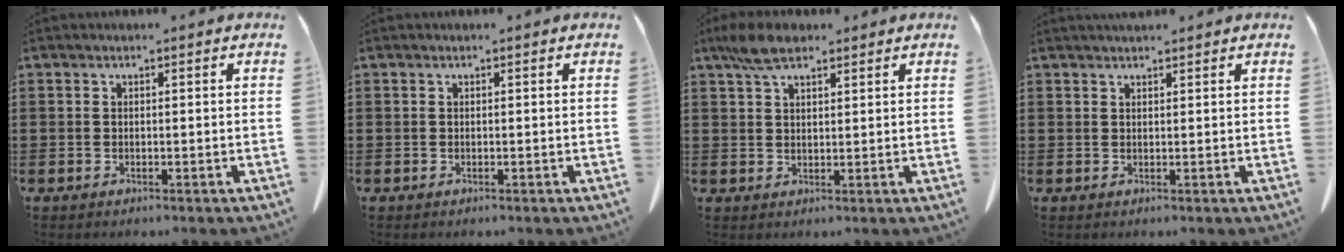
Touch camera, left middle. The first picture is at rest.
{"total": 0.0}
{"total": 5.0, "force": [3.4, 2.1, 3.0], "torque": [-0.069, 0.006, 0.065]}
{"total": 1.3, "force": [1.2, 0.2, 0.4], "torque": [-0.009, 0.000, 0.023]}